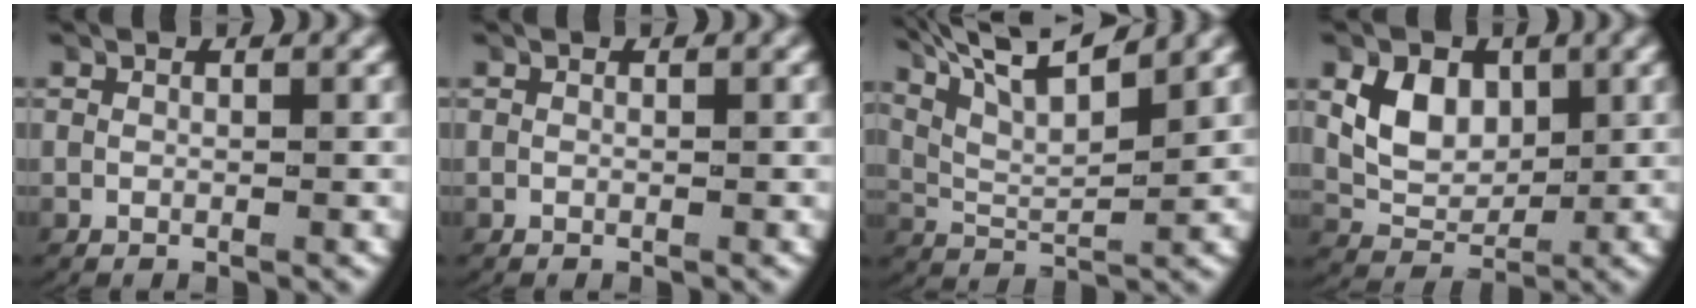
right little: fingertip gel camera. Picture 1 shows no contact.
{"total": 0.0}
{"total": 7.1, "force": [4.5, 3.3, 4.4], "torque": [-0.086, -0.003, 0.078]}
{"total": 5.0, "force": [0.9, 3.8, 3.2], "torque": [-0.059, -0.007, 0.019]}